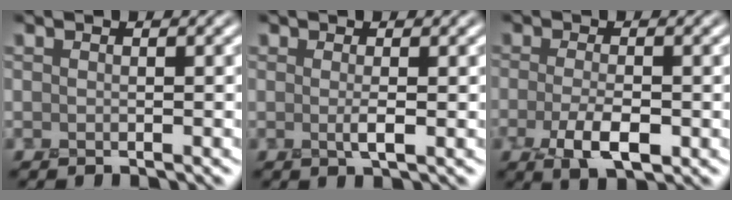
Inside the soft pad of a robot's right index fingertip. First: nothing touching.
{"total": 0.9, "force": [0.4, 0.1, 0.8], "torque": [-0.019, -0.002, 0.005]}
{"total": 3.2, "force": [-1.0, 1.4, 2.7], "torque": [-0.063, -0.003, -0.020]}